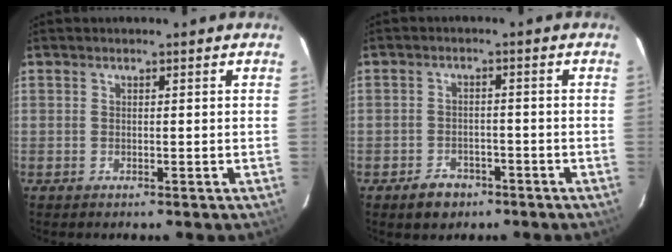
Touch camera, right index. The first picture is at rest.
{"total": 4.8, "force": [-3.1, 3.4, 1.3], "torque": [-0.036, 0.012, -0.039]}